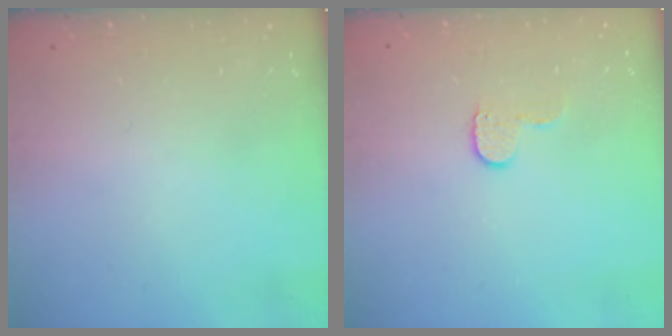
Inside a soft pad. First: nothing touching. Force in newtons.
{"total": 5.4, "press": 5.3, "slide": 0.5}